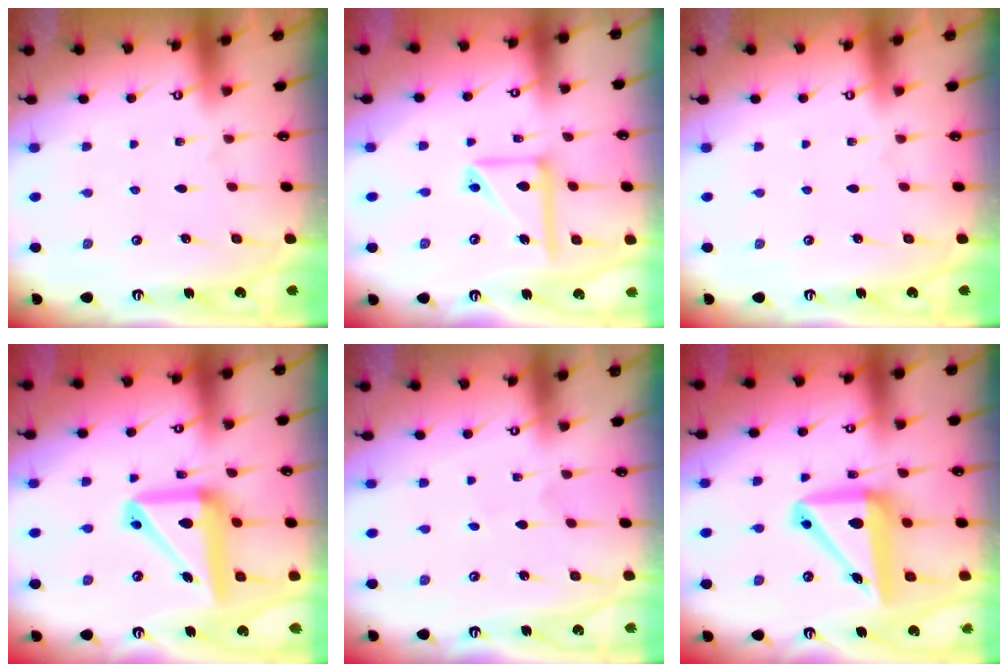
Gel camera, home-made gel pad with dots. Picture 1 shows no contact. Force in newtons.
{"total": 13.4, "press": 13.2, "slide": 1.9}
{"total": 0.0}
{"total": 16.0, "press": 15.9, "slide": 2.0}
{"total": 0.0}
{"total": 14.0, "press": 13.6, "slide": 3.3}